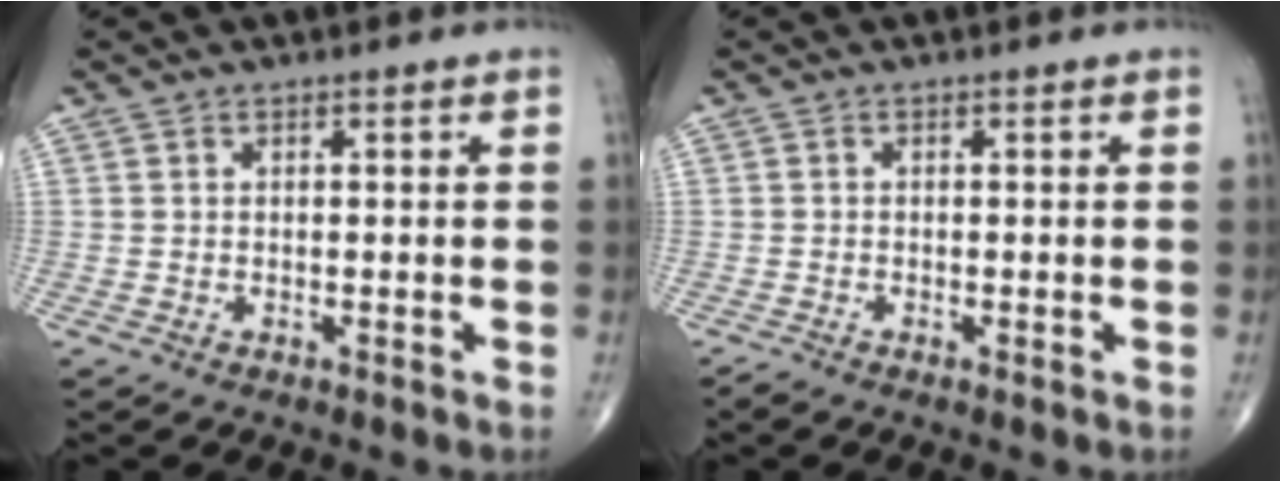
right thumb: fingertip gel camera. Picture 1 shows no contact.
{"total": 1.0, "force": [-0.7, 0.3, 0.7], "torque": [-0.020, -0.004, -0.017]}